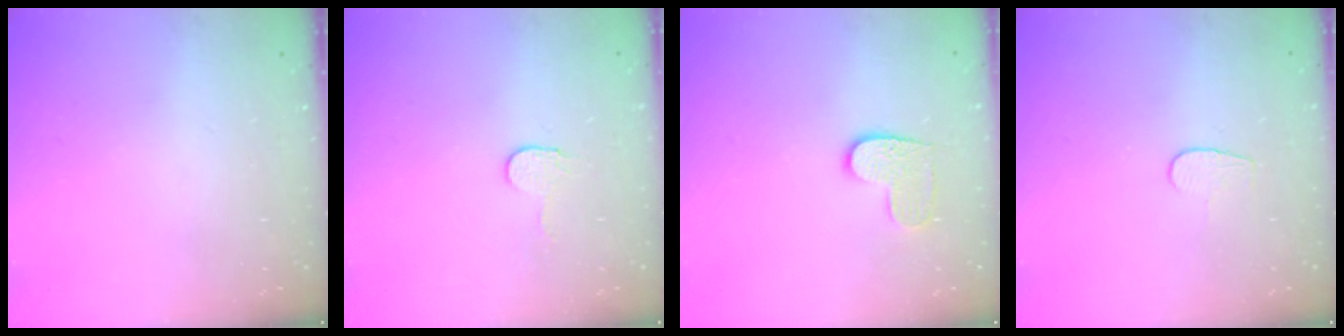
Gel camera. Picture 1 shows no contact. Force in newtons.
{"total": 3.2, "press": 3.2, "slide": 0.3}
{"total": 6.4, "press": 6.4, "slide": 0.3}
{"total": 3.7, "press": 3.7, "slide": 0.3}